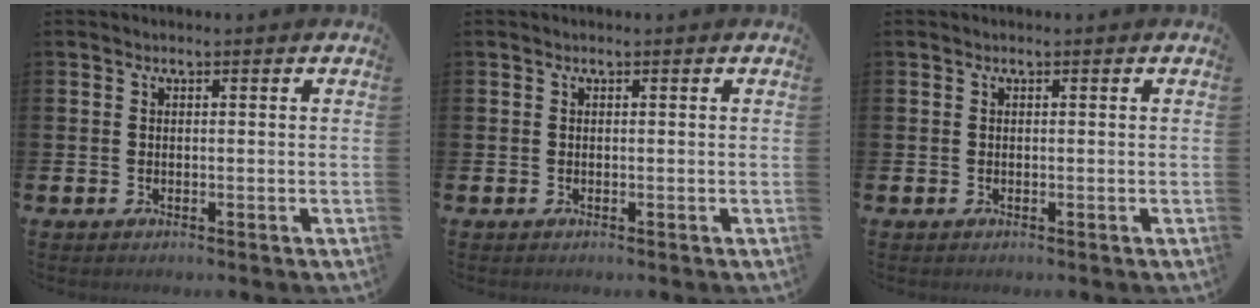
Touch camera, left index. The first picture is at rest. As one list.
[{"total": 0.0}, {"total": 0.0}]